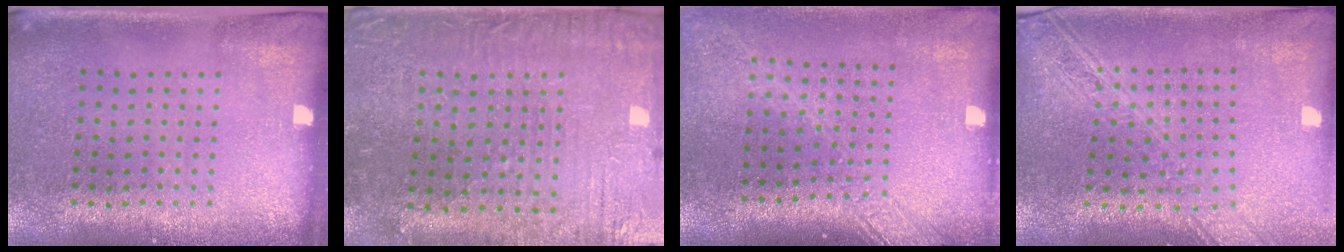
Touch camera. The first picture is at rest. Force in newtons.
{"total": 1.0, "press": 0.9, "slide": 0.4}
{"total": 2.0, "press": 1.5, "slide": 1.3}
{"total": 2.1, "press": 1.8, "slide": 1.1}